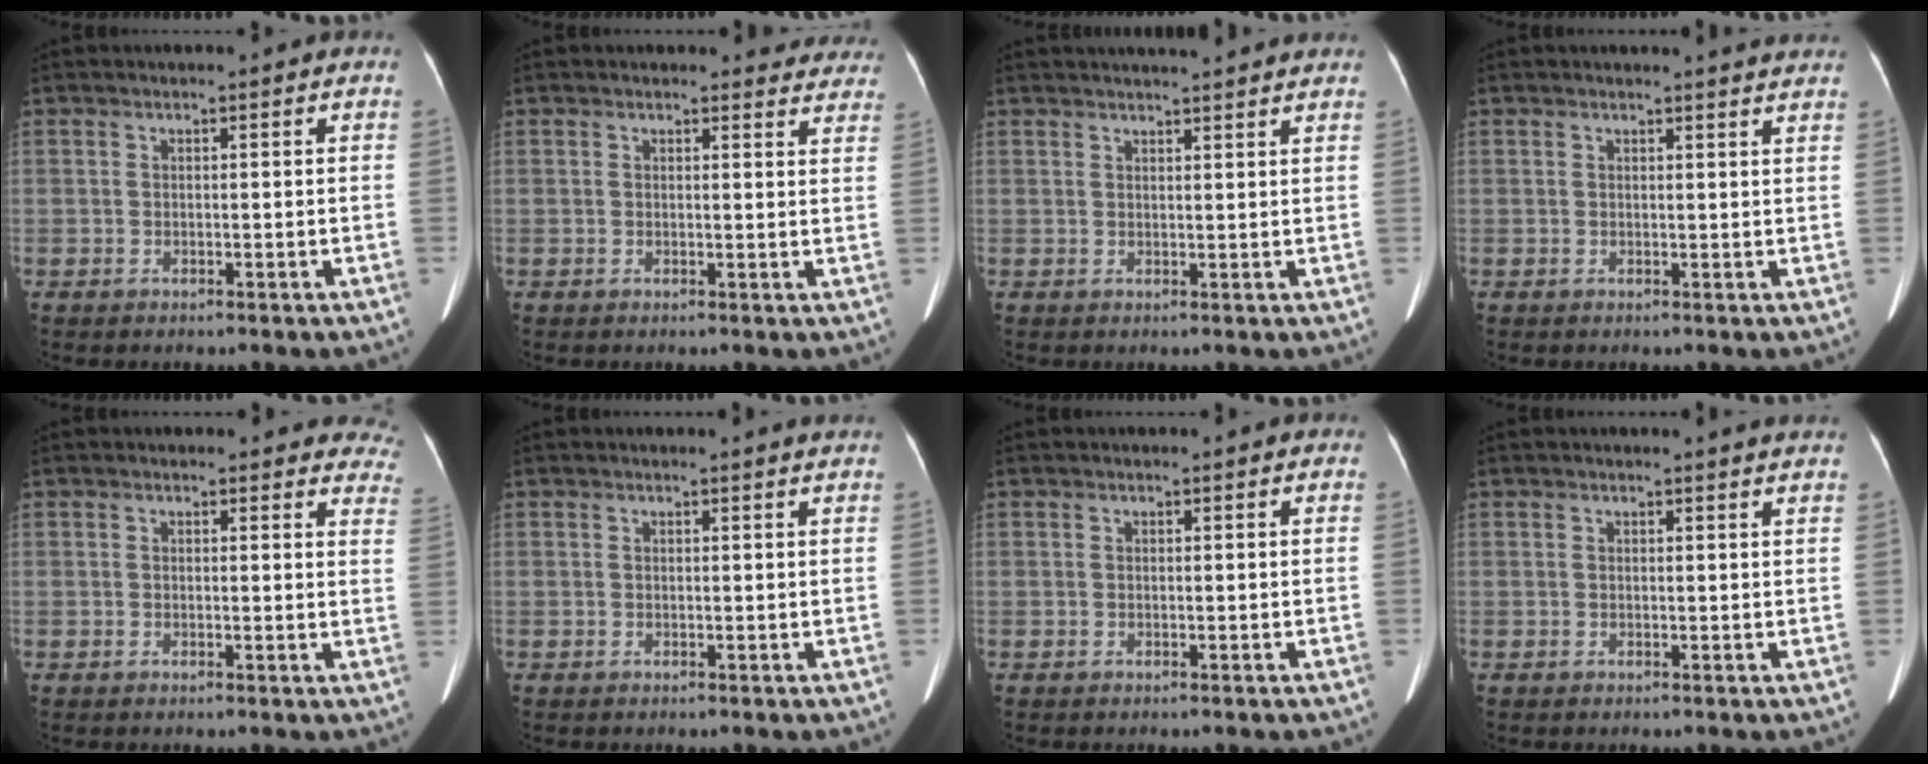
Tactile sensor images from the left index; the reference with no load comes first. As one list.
[{"total": 7.1, "force": [6.8, 2.0, 0.5], "torque": [0.030, -0.015, 0.042]}, {"total": 8.8, "force": [8.1, 0.4, 3.4], "torque": [-0.047, 0.026, 0.093]}, {"total": 4.7, "force": [4.5, -0.2, 1.2], "torque": [-0.016, -0.004, 0.034]}, {"total": 12.0, "force": [11.3, 3.4, 2.2], "torque": [0.023, -0.044, 0.085]}, {"total": 2.1, "force": [2.0, -0.4, 0.5], "torque": [-0.013, -0.004, 0.018]}, {"total": 0.9, "force": [0.9, 0.1, 0.3], "torque": [-0.010, 0.005, 0.010]}, {"total": 3.6, "force": [3.4, -0.3, 1.1], "torque": [-0.016, -0.001, 0.027]}]